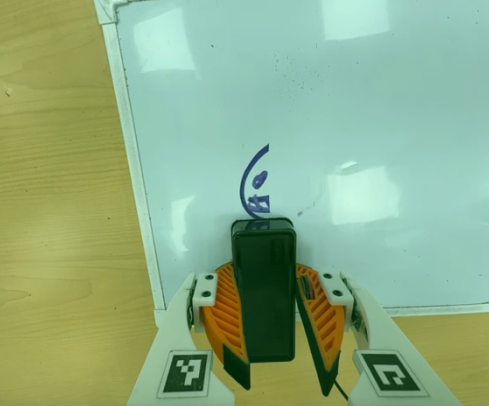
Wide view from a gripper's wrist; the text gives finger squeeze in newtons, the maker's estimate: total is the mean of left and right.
{"total": 11.3, "left": 10.5, "right": 12.0}